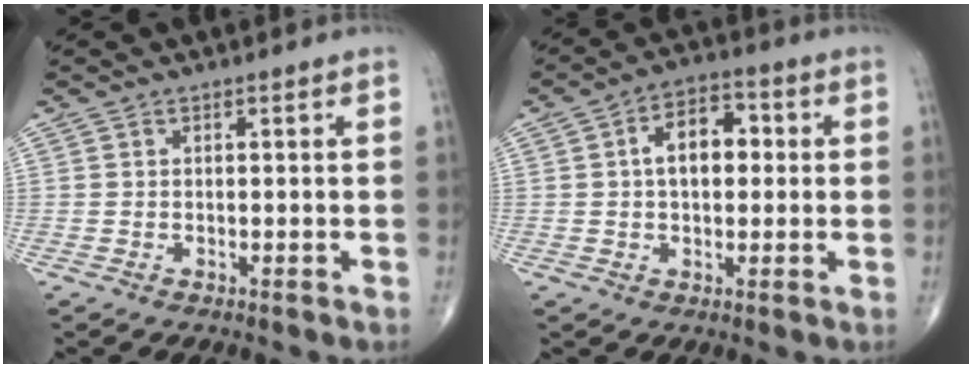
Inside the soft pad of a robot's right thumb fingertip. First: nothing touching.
{"total": 8.9, "force": [1.1, 5.4, 7.0], "torque": [-0.096, 0.021, 0.012]}